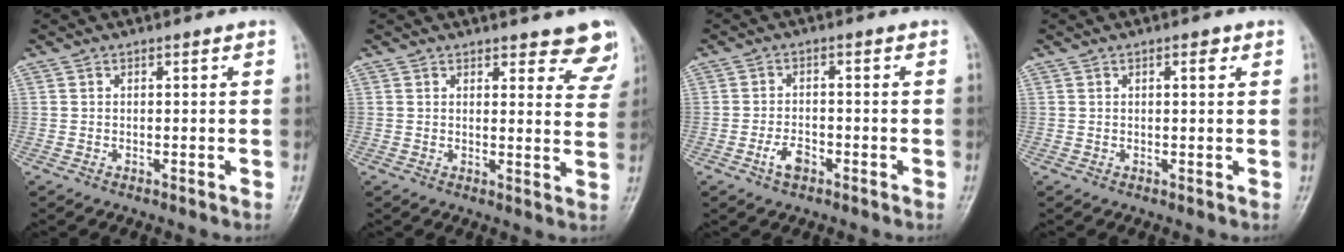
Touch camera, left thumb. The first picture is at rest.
{"total": 8.0, "force": [6.8, 2.6, 3.3], "torque": [0.003, -0.038, 0.059]}
{"total": 3.6, "force": [-1.9, 2.0, 2.3], "torque": [-0.042, 0.013, -0.034]}
{"total": 1.7, "force": [0.8, 0.6, 1.4], "torque": [-0.018, 0.000, 0.009]}